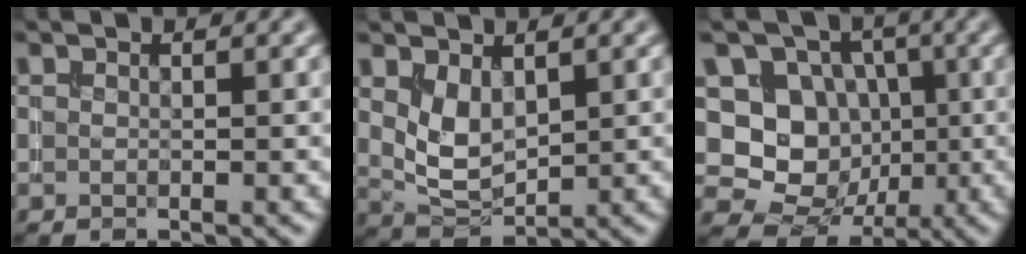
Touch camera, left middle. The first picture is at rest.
{"total": 3.5, "force": [1.2, 2.0, 2.6], "torque": [-0.059, -0.009, 0.032]}
{"total": 8.3, "force": [0.3, 7.4, 3.6], "torque": [-0.059, -0.005, -0.017]}